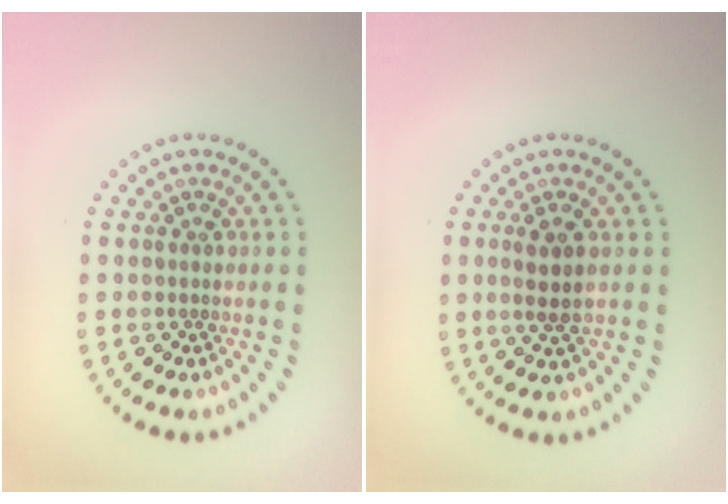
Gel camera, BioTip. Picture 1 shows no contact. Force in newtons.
{"total": 2.1, "press": 2.0, "slide": 0.7}